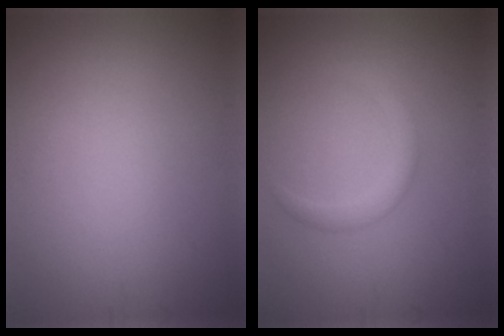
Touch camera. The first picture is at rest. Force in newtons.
{"total": 1.8, "press": 1.8, "slide": 0.2}